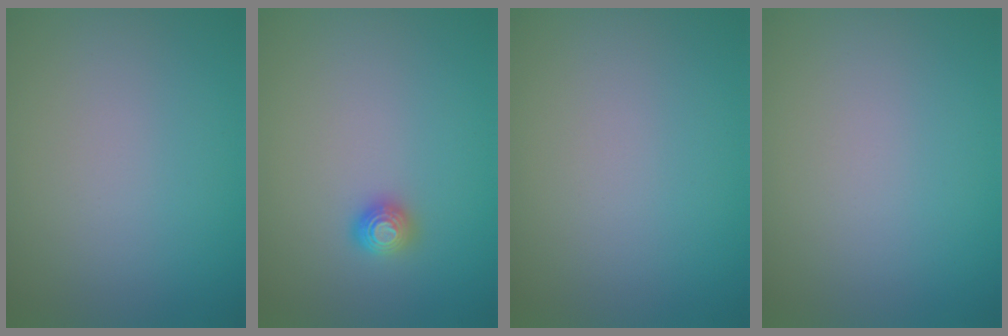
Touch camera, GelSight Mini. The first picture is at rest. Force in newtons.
{"total": 1.1, "press": 1.1, "slide": 0.2}
{"total": 0.0}
{"total": 0.0}